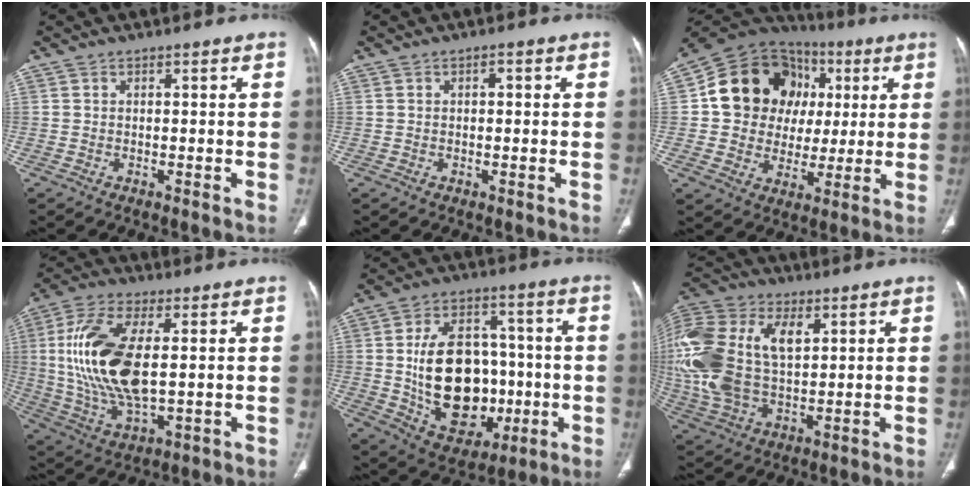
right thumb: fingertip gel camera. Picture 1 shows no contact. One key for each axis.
{"total": 1.1, "fx": 0.2, "fy": 0.6, "fz": 0.9, "tx": -0.005, "ty": 0.003, "tz": 0.001}
{"total": 19.9, "fx": 4.1, "fy": 16.7, "fz": 10.0, "tx": -0.119, "ty": 0.031, "tz": 0.076}
{"total": 18.7, "fx": 2.0, "fy": 8.5, "fz": 16.5, "tx": -0.341, "ty": -0.008, "tz": 0.043}
{"total": 22.1, "fx": -1.9, "fy": 15.2, "fz": 15.9, "tx": -0.225, "ty": 0.017, "tz": -0.005}
{"total": 23.2, "fx": 4.6, "fy": 14.1, "fz": 17.8, "tx": -0.409, "ty": 0.006, "tz": 0.086}